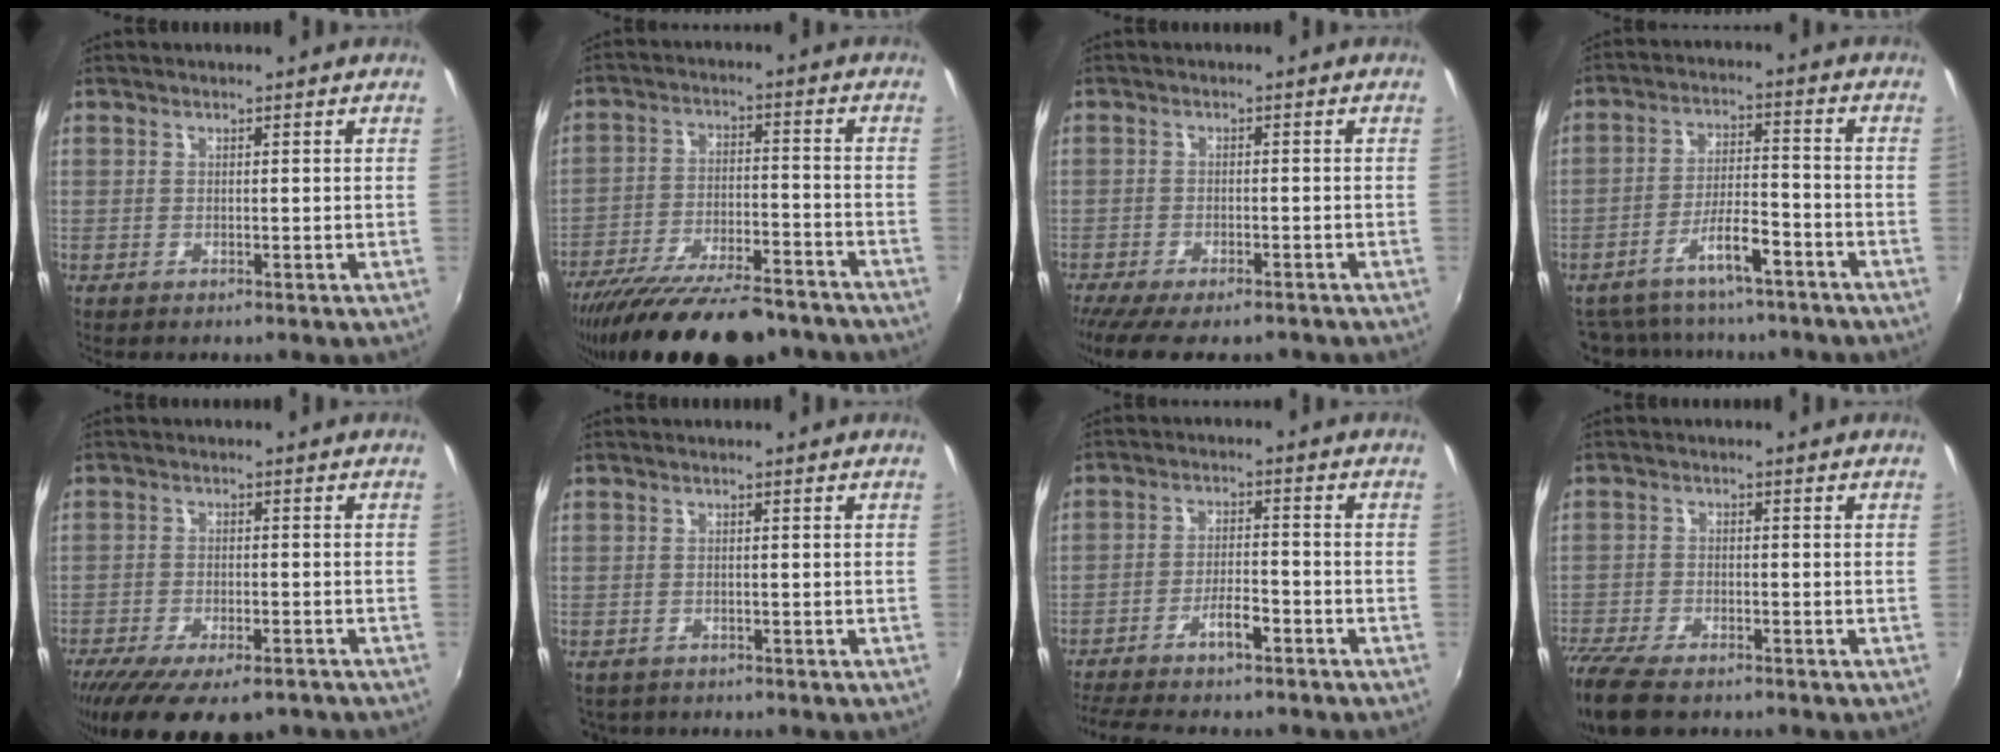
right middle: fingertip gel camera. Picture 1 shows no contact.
{"total": 23.3, "force": [-19.4, 6.1, 11.4], "torque": [-0.210, -0.038, -0.286]}
{"total": 10.2, "force": [-8.4, 2.5, 5.2], "torque": [-0.118, -0.042, -0.137]}
{"total": 12.2, "force": [-9.9, 3.9, 6.0], "torque": [-0.121, 0.015, -0.149]}
{"total": 15.5, "force": [-11.5, 5.3, 9.1], "torque": [-0.186, -0.052, -0.175]}
{"total": 2.3, "force": [-1.7, 1.4, 0.6], "torque": [-0.015, -0.009, -0.025]}
{"total": 9.6, "force": [-7.9, 1.8, 5.2], "torque": [-0.113, 0.000, -0.133]}
{"total": 12.3, "force": [-9.7, 4.1, 6.3], "torque": [-0.169, -0.047, -0.178]}